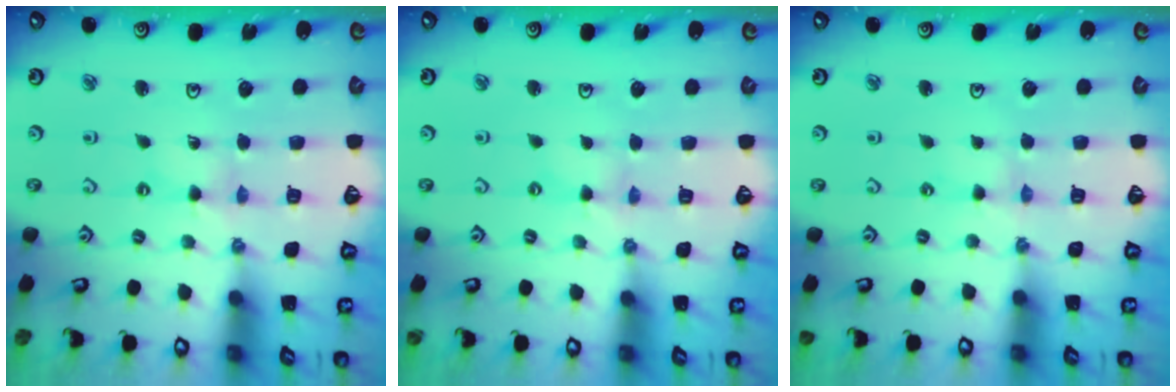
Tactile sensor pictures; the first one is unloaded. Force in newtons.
{"total": 0.0}
{"total": 0.6, "press": 0.6, "slide": 0.1}